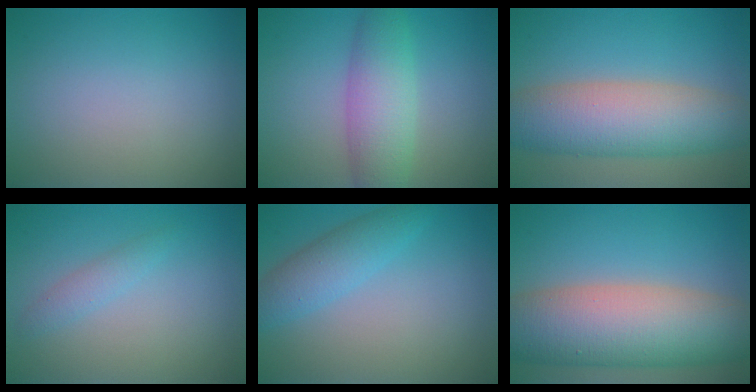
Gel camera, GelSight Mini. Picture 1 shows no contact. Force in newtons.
{"total": 5.3, "press": 5.3, "slide": 0.0}
{"total": 8.6, "press": 8.6, "slide": 0.2}
{"total": 1.4, "press": 1.4, "slide": 0.0}
{"total": 3.5, "press": 3.5, "slide": 0.2}
{"total": 11.6, "press": 11.6, "slide": 0.6}